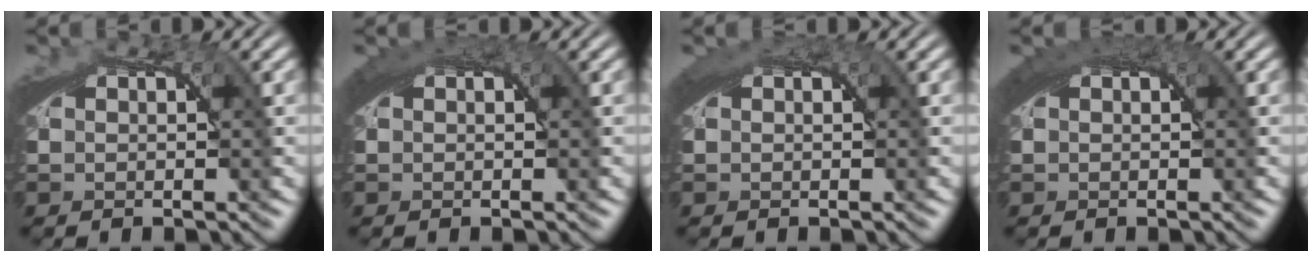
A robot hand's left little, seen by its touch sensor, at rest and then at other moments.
{"total": 2.2, "force": [1.2, 0.5, 1.8], "torque": [-0.021, 0.010, 0.014]}
{"total": 1.7, "force": [0.9, 0.5, 1.4], "torque": [-0.017, 0.007, 0.012]}
{"total": 2.8, "force": [1.4, 0.7, 2.3], "torque": [-0.026, 0.013, 0.016]}